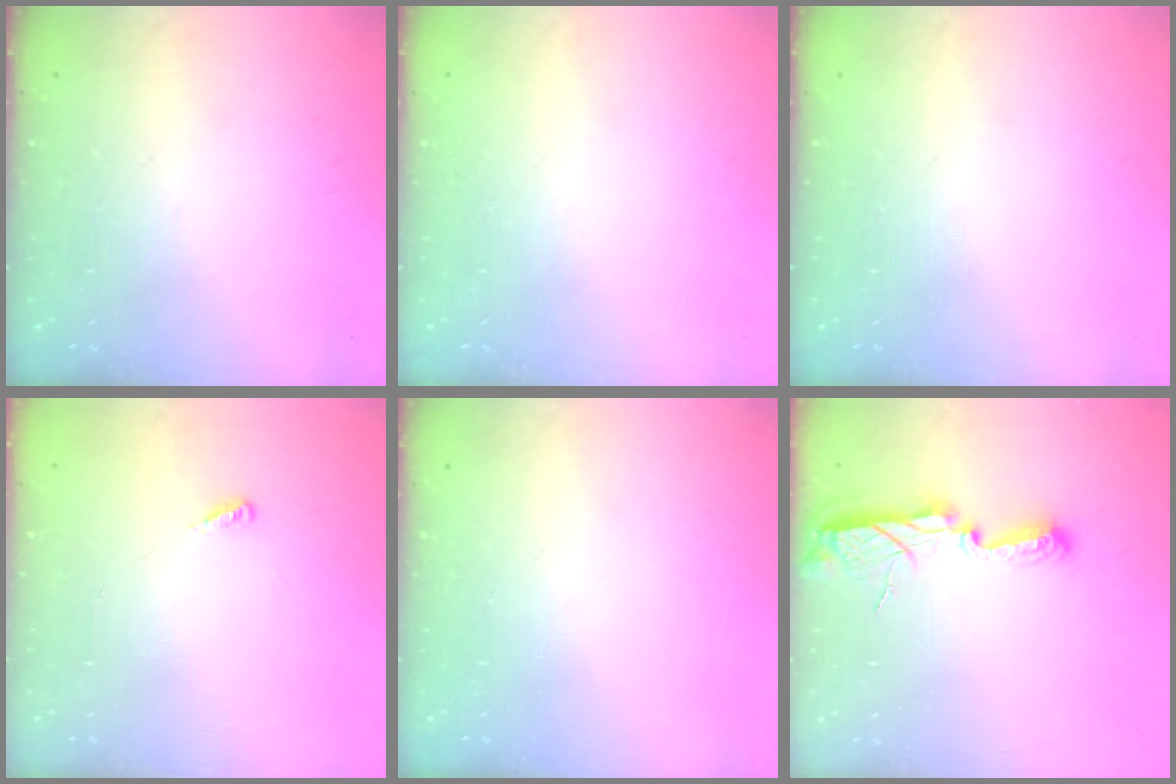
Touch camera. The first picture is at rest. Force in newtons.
{"total": 0.0}
{"total": 0.0}
{"total": 3.2, "press": 3.2, "slide": 0.5}
{"total": 0.0}
{"total": 9.3, "press": 8.3, "slide": 4.1}